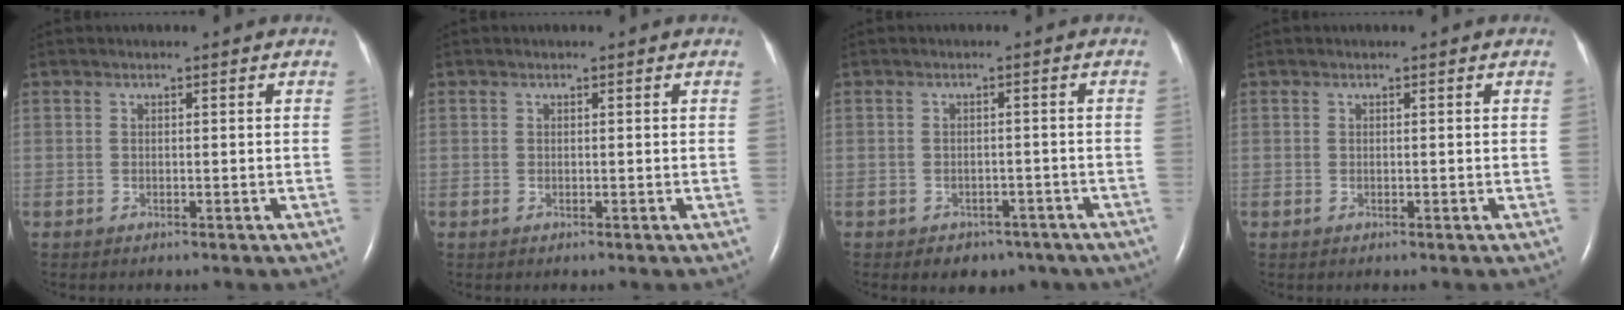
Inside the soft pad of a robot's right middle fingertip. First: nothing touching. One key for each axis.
{"total": 0.0}
{"total": 5.1, "fx": -3.7, "fy": 3.3, "fz": 1.2, "tx": -0.014, "ty": 0.016, "tz": -0.035}
{"total": 0.0}